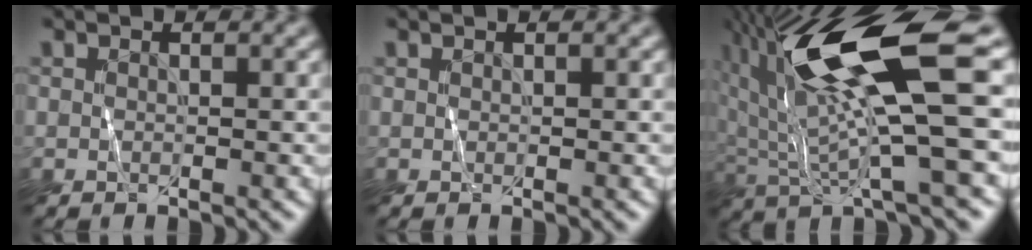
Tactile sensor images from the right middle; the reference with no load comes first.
{"total": 0.0}
{"total": 13.6, "force": [4.7, 3.2, 12.4], "torque": [-0.236, 0.008, 0.091]}